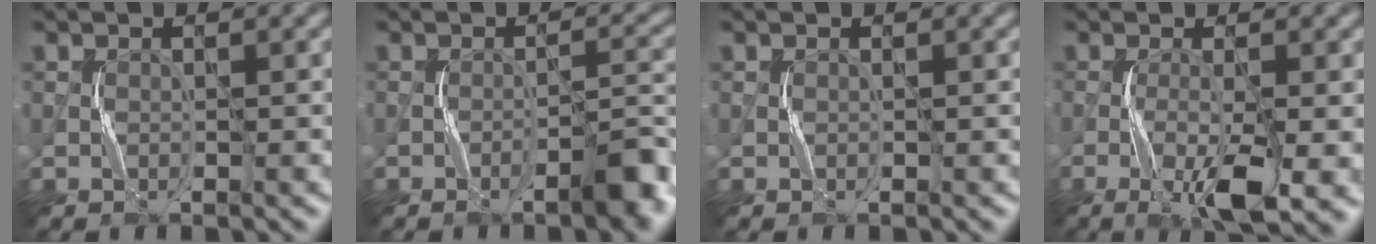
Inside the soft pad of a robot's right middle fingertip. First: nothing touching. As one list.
[{"total": 3.7, "force": [-2.2, 0.6, 2.9], "torque": [-0.042, 0.013, -0.037]}, {"total": 0.0}, {"total": 5.8, "force": [-2.4, 0.9, 5.2], "torque": [-0.094, -0.003, -0.042]}]